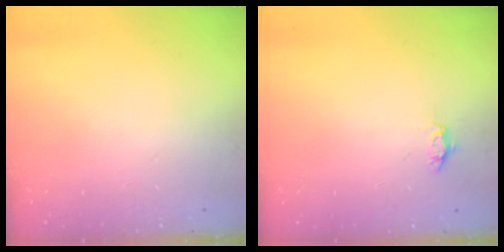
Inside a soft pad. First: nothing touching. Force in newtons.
{"total": 3.2, "press": 3.2, "slide": 0.4}